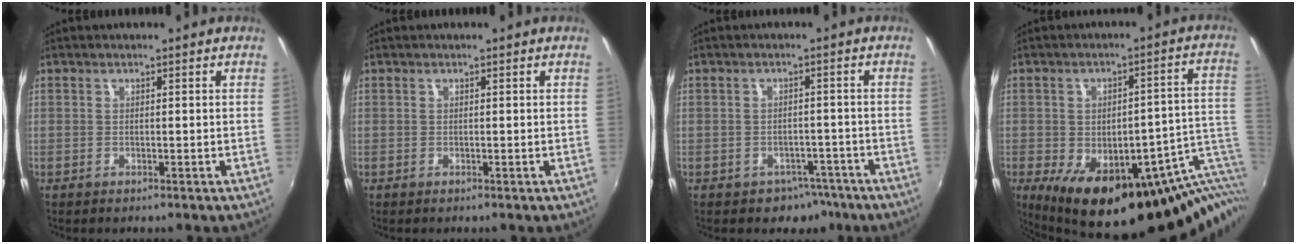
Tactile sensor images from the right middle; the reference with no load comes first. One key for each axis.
{"total": 0.0}
{"total": 5.1, "fx": -3.3, "fy": 3.7, "fz": 1.1, "tx": -0.024, "ty": 0.009, "tz": -0.035}
{"total": 23.7, "fx": -9.1, "fy": 10.3, "fz": 19.4, "tx": -0.264, "ty": -0.030, "tz": -0.107}